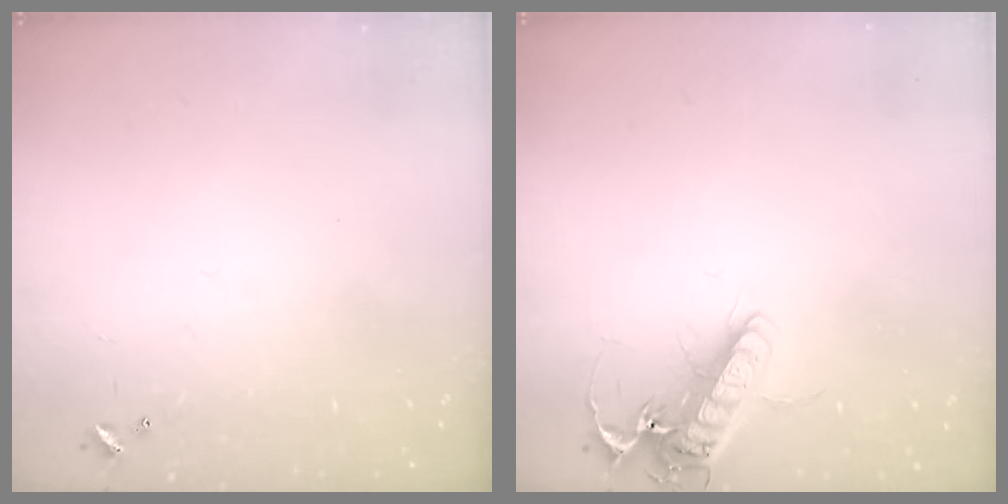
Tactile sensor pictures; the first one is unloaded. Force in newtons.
{"total": 14.8, "press": 14.6, "slide": 2.4}